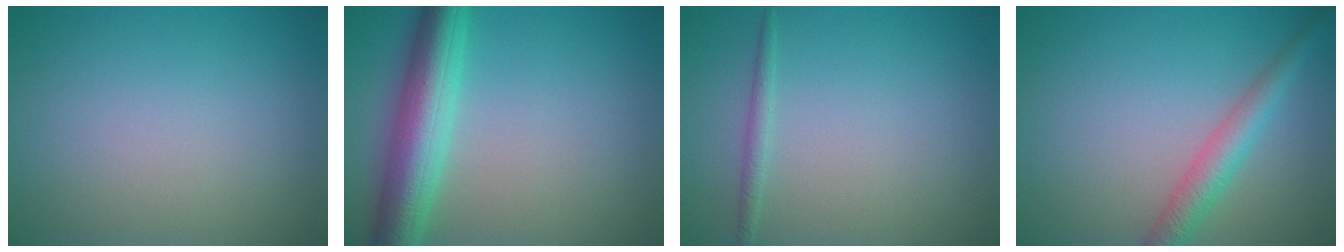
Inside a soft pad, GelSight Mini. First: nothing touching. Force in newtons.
{"total": 6.8, "press": 6.8, "slide": 0.2}
{"total": 1.1, "press": 1.1, "slide": 0.1}
{"total": 3.1, "press": 3.1, "slide": 0.1}